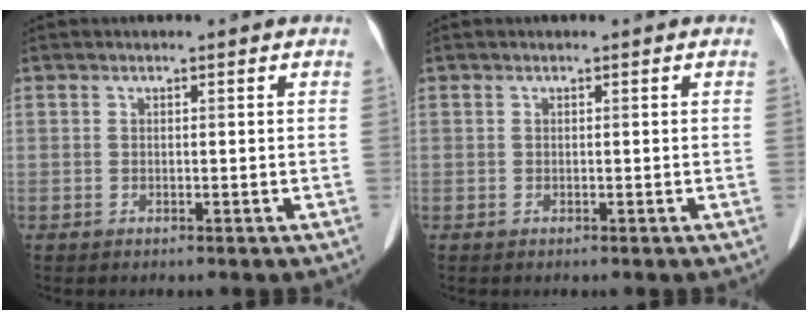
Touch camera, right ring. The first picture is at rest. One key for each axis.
{"total": 0.0}